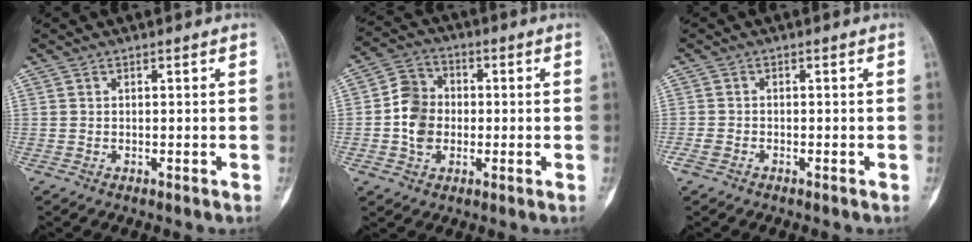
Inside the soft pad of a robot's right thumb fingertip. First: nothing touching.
{"total": 8.2, "force": [-1.0, 6.9, 4.4], "torque": [-0.060, 0.019, -0.027]}
{"total": 1.7, "force": [-1.0, 1.1, 0.9], "torque": [-0.028, 0.000, -0.022]}